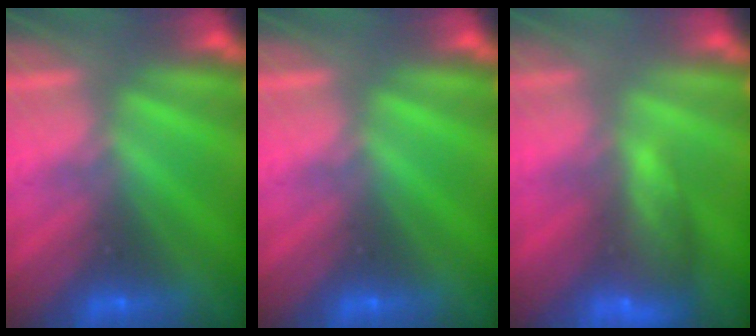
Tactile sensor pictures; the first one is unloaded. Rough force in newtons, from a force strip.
{"total": 0.0}
{"total": 7.5}